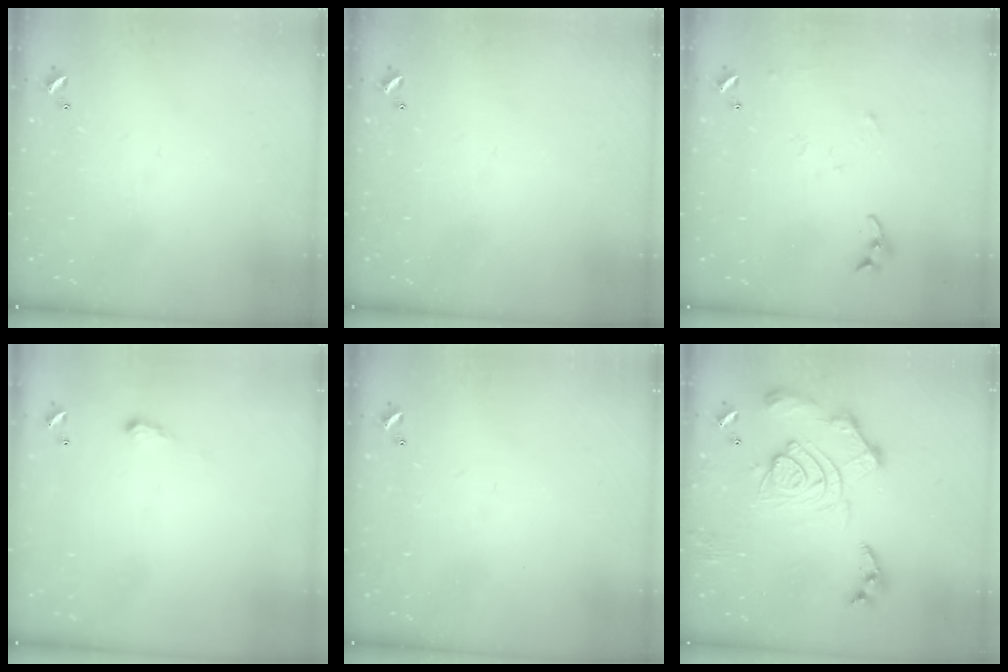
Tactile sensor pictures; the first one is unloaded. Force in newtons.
{"total": 0.0}
{"total": 7.5, "press": 7.5, "slide": 0.6}
{"total": 2.0, "press": 2.0, "slide": 0.3}
{"total": 0.0}
{"total": 17.1, "press": 17.0, "slide": 1.6}